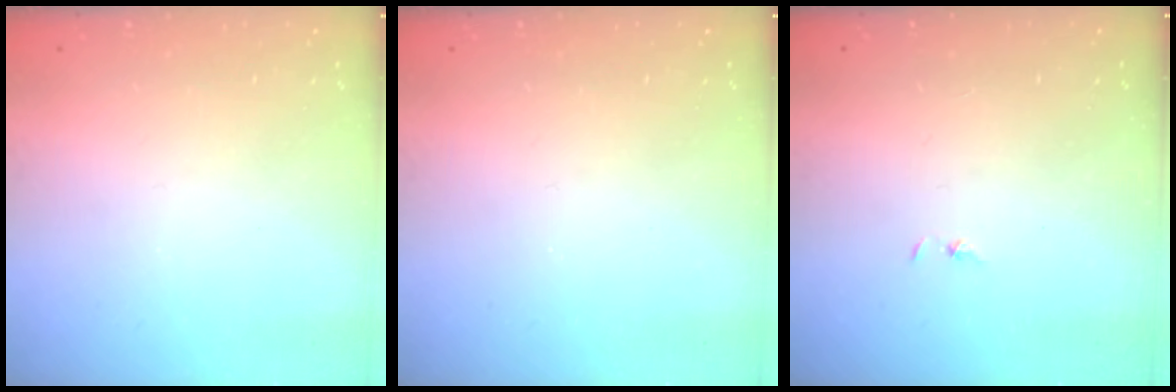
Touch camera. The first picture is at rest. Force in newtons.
{"total": 0.0}
{"total": 0.7, "press": 0.7, "slide": 0.1}